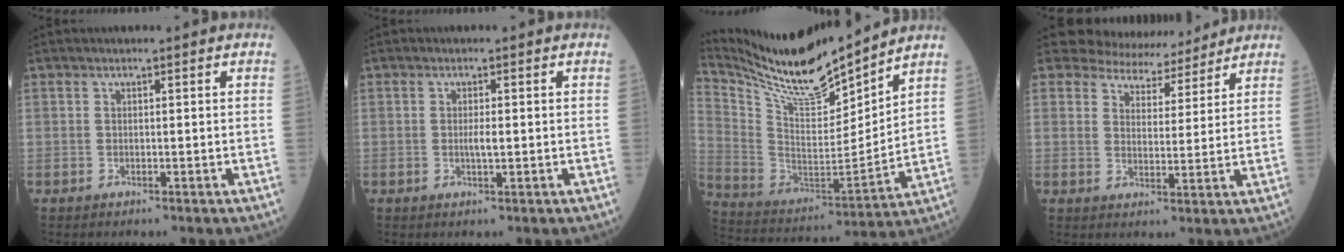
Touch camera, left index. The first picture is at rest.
{"total": 1.6, "force": [-0.1, 0.2, 1.6], "torque": [-0.031, -0.001, -0.001]}
{"total": 17.3, "force": [15.8, 1.3, 6.9], "torque": [-0.153, -0.009, 0.293]}
{"total": 8.6, "force": [8.0, 2.9, 0.7], "torque": [-0.009, 0.005, 0.111]}